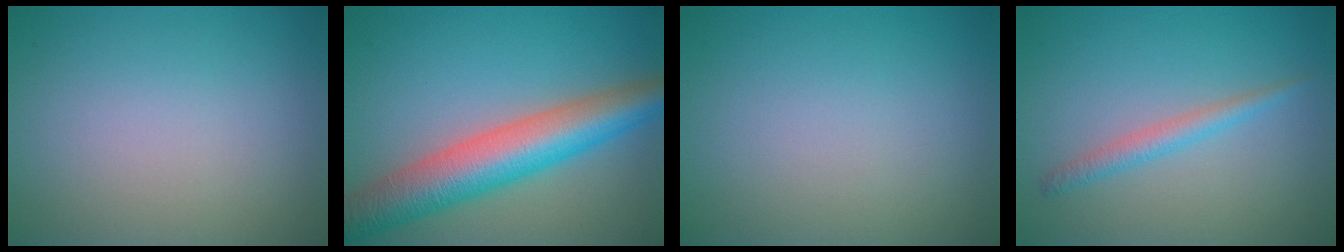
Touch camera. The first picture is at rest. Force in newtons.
{"total": 8.4, "press": 8.4, "slide": 0.3}
{"total": 0.0}
{"total": 1.8, "press": 1.8, "slide": 0.1}